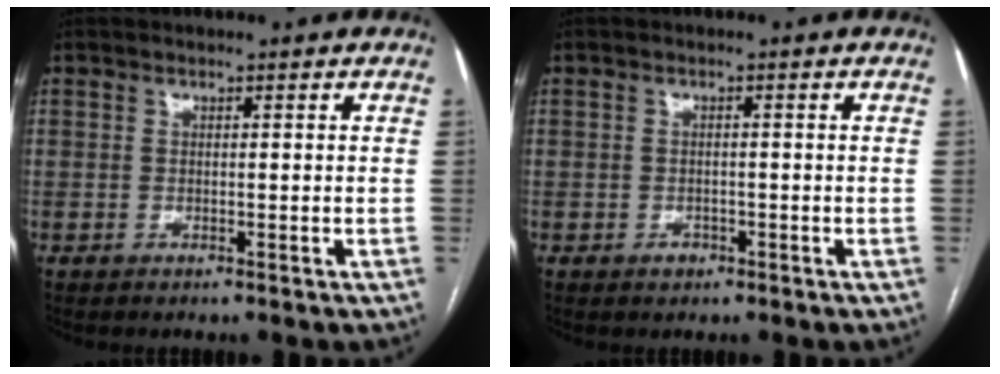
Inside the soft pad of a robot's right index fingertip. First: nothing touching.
{"total": 1.4, "force": [-0.8, 1.1, 0.4], "torque": [-0.005, 0.004, -0.009]}